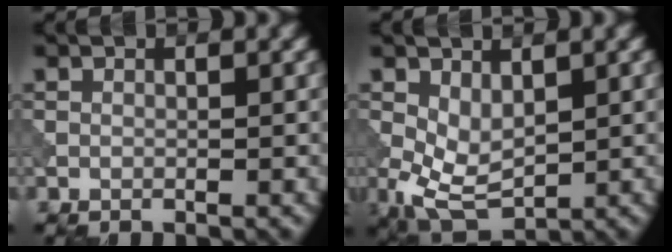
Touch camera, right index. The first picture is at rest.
{"total": 4.2, "force": [0.4, 2.5, 3.4], "torque": [-0.079, -0.009, 0.012]}